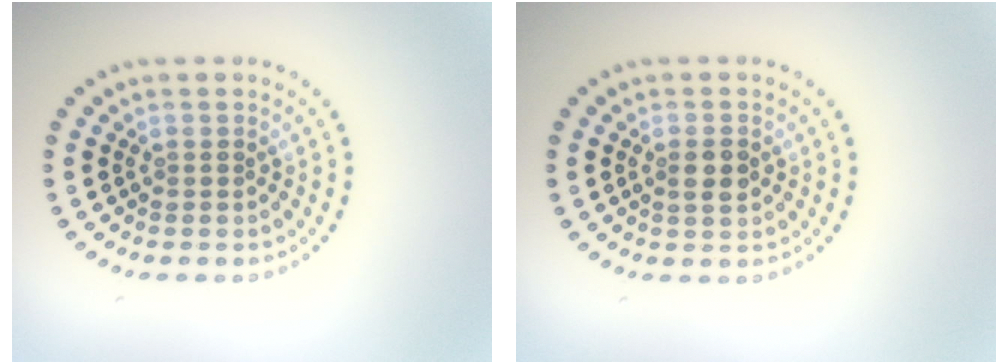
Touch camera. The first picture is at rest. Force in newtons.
{"total": 1.9, "press": 1.9, "slide": 0.3}